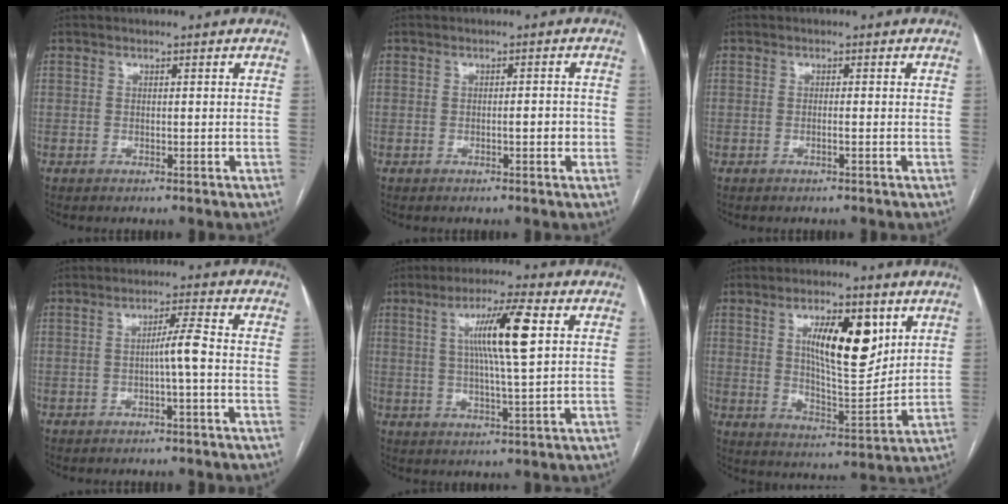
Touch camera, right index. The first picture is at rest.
{"total": 2.0, "force": [-0.7, 0.5, 1.8], "torque": [-0.027, 0.002, -0.010]}
{"total": 0.7, "force": [-0.4, -0.1, 0.6], "torque": [-0.011, 0.002, -0.008]}
{"total": 3.7, "force": [-0.9, -0.6, 3.5], "torque": [-0.059, 0.006, -0.015]}
{"total": 10.0, "force": [2.6, 0.0, 9.7], "torque": [-0.173, 0.005, 0.044]}
{"total": 12.6, "force": [4.8, 3.7, 11.1], "torque": [-0.182, 0.000, 0.085]}